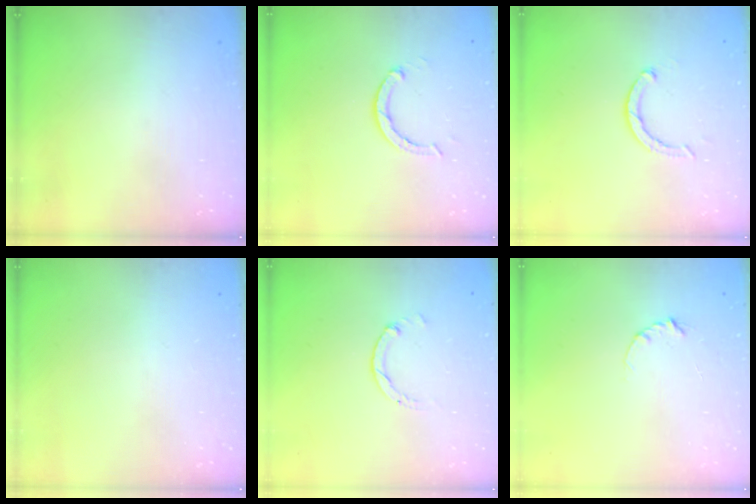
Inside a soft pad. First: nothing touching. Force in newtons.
{"total": 2.9, "press": 2.8, "slide": 0.5}
{"total": 2.6, "press": 2.5, "slide": 0.4}
{"total": 0.0}
{"total": 0.7, "press": 0.7, "slide": 0.2}
{"total": 2.9, "press": 2.9, "slide": 0.3}